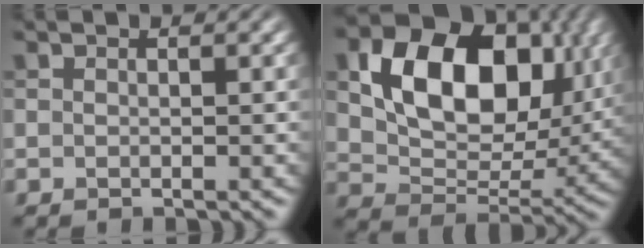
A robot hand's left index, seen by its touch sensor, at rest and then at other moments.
{"total": 13.1, "force": [3.7, 8.7, 9.0], "torque": [-0.151, -0.009, 0.075]}